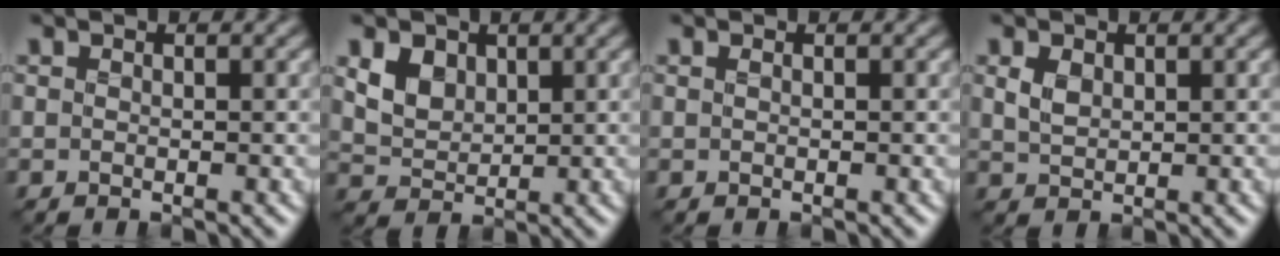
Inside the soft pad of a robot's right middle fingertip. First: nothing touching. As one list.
[{"total": 2.9, "force": [1.1, 2.2, 1.6], "torque": [-0.041, -0.006, 0.022]}, {"total": 0.0}, {"total": 1.5, "force": [0.5, 1.0, 1.0], "torque": [-0.027, -0.003, 0.015]}]